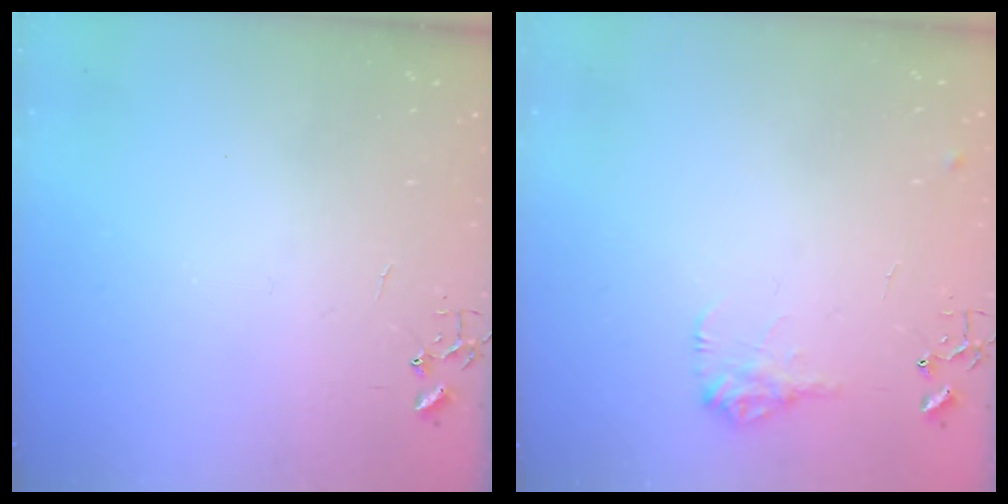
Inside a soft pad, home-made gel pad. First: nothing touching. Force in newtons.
{"total": 9.5, "press": 9.5, "slide": 0.4}